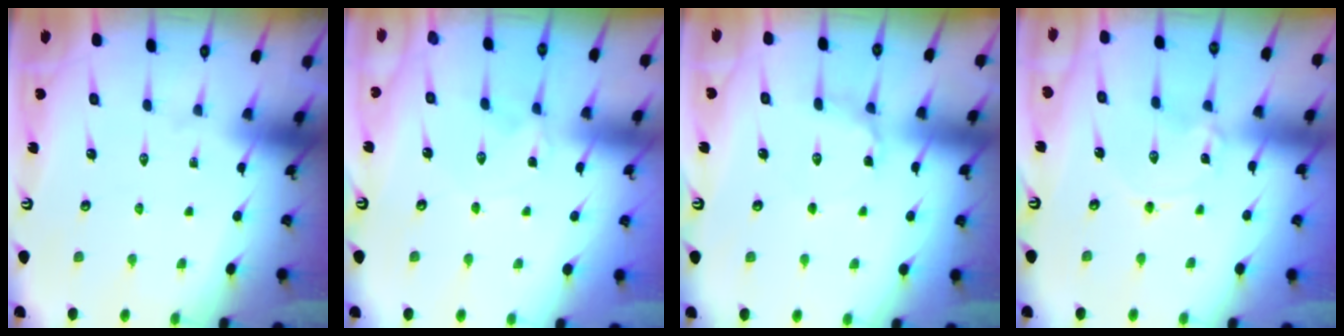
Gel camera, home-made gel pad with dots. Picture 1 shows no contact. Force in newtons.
{"total": 1.7, "press": 1.6, "slide": 0.3}
{"total": 4.6, "press": 4.5, "slide": 0.6}
{"total": 1.4, "press": 1.3, "slide": 0.2}